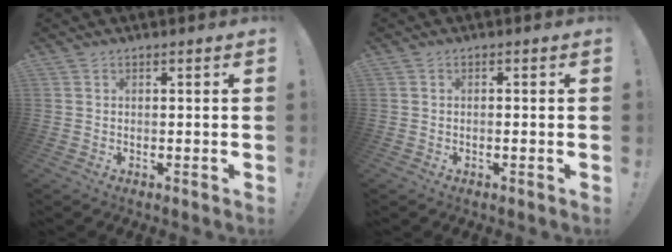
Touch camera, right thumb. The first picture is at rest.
{"total": 1.1, "force": [-0.7, -0.1, 0.8], "torque": [-0.017, 0.000, -0.012]}